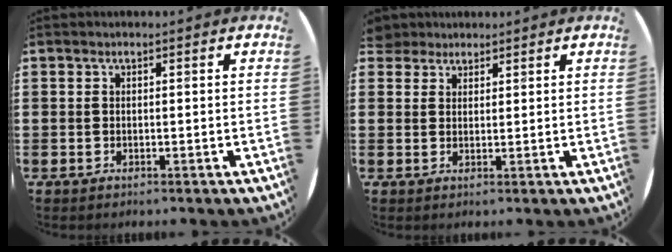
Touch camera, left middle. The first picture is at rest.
{"total": 2.3, "force": [2.1, 1.0, -0.2], "torque": [0.006, 0.002, 0.040]}